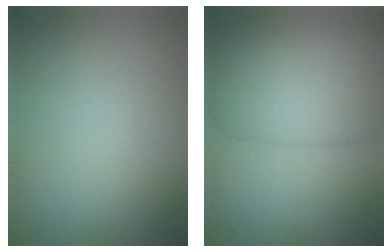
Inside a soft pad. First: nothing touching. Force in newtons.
{"total": 7.8, "press": 7.7, "slide": 0.5}